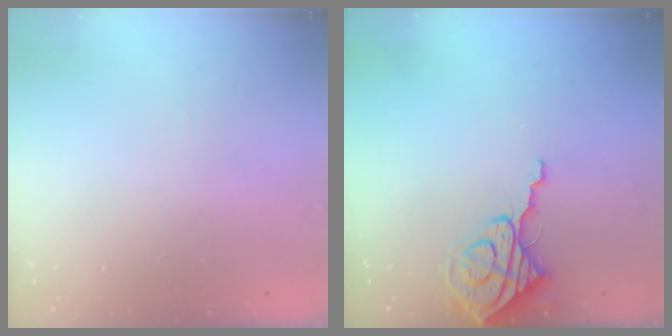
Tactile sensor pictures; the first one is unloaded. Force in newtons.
{"total": 8.6, "press": 8.5, "slide": 0.7}